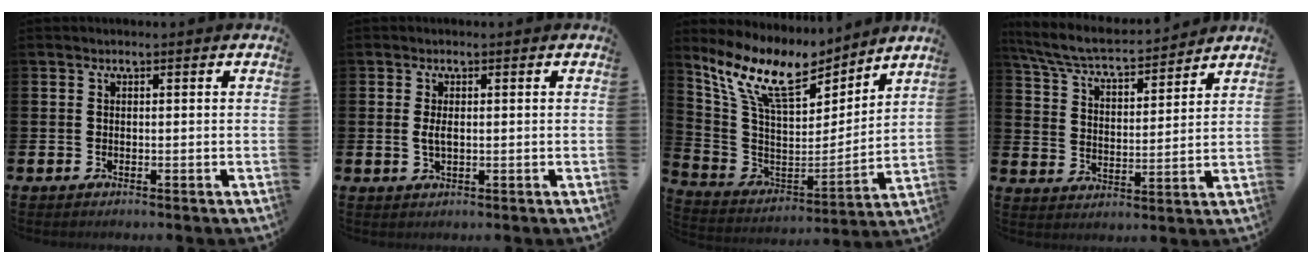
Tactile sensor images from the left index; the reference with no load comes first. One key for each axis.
{"total": 1.8, "fx": 0.2, "fy": 0.7, "fz": 1.7, "tx": -0.033, "ty": 0.003, "tz": 0.001}
{"total": 12.5, "fx": 10.1, "fy": 4.6, "fz": 5.9, "tx": -0.167, "ty": -0.053, "tz": 0.184}
{"total": 6.5, "fx": 6.0, "fy": 1.1, "fz": 2.2, "tx": -0.074, "ty": -0.041, "tz": 0.103}